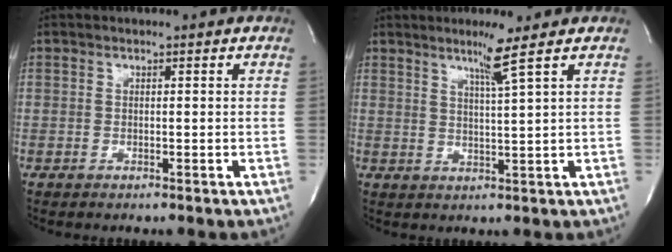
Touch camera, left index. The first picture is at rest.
{"total": 4.1, "force": [2.5, -1.5, 2.8], "torque": [-0.052, -0.014, 0.049]}